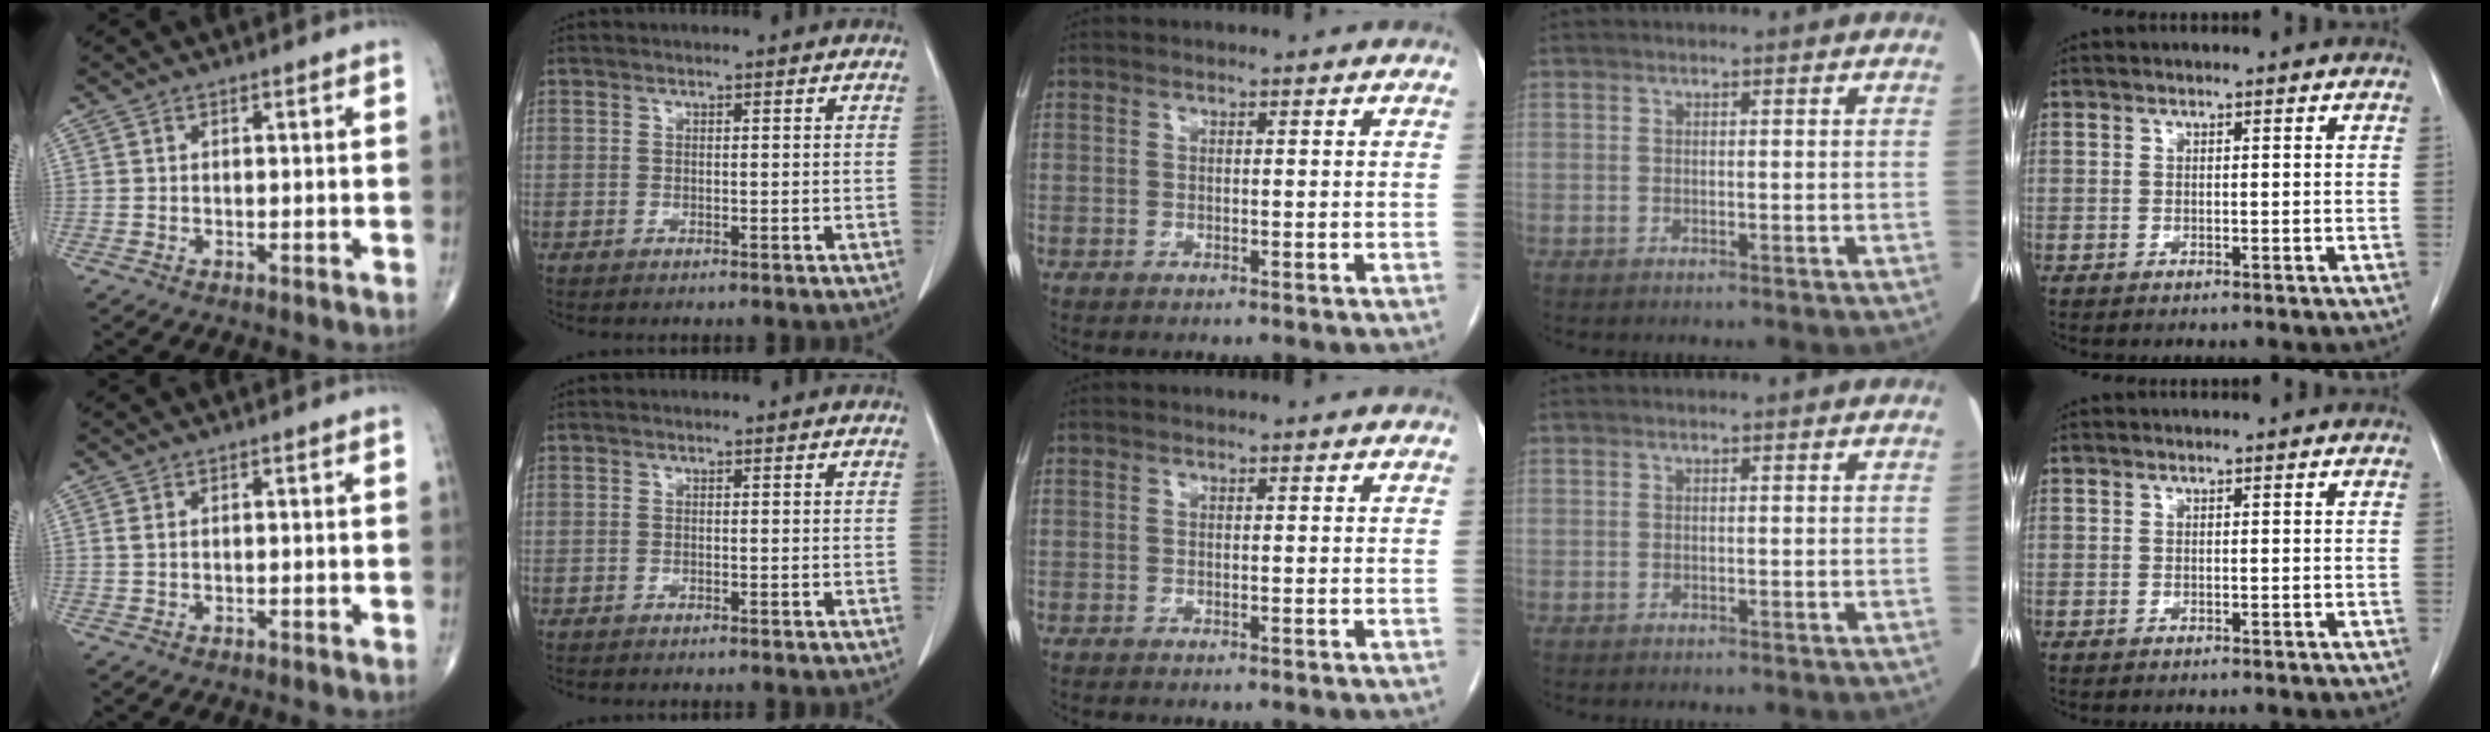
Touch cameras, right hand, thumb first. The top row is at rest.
{"thumb": {"total": 0.6, "force": [0.2, 0.3, 0.5], "torque": [-0.015, 0.001, 0.004]}}